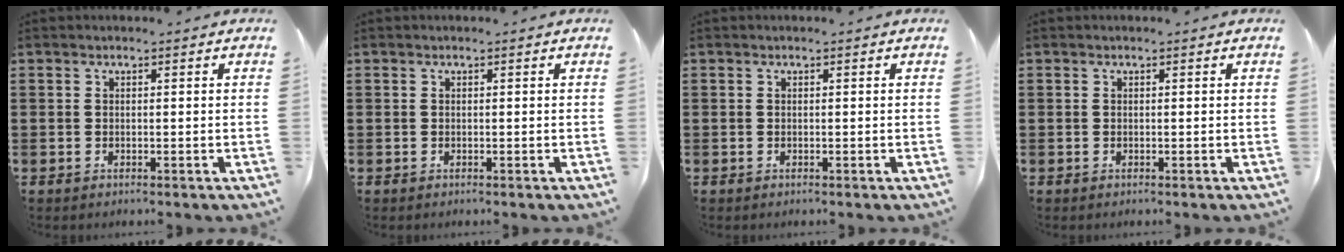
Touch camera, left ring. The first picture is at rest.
{"total": 0.0}
{"total": 0.0}
{"total": 0.0}